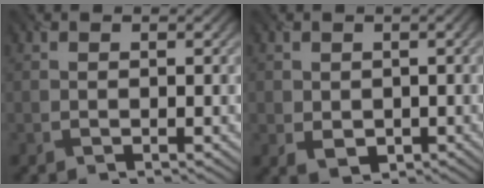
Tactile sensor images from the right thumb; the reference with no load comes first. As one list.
[{"total": 1.9, "force": [-0.1, 1.8, 0.8], "torque": [-0.022, -0.006, 0.002]}]